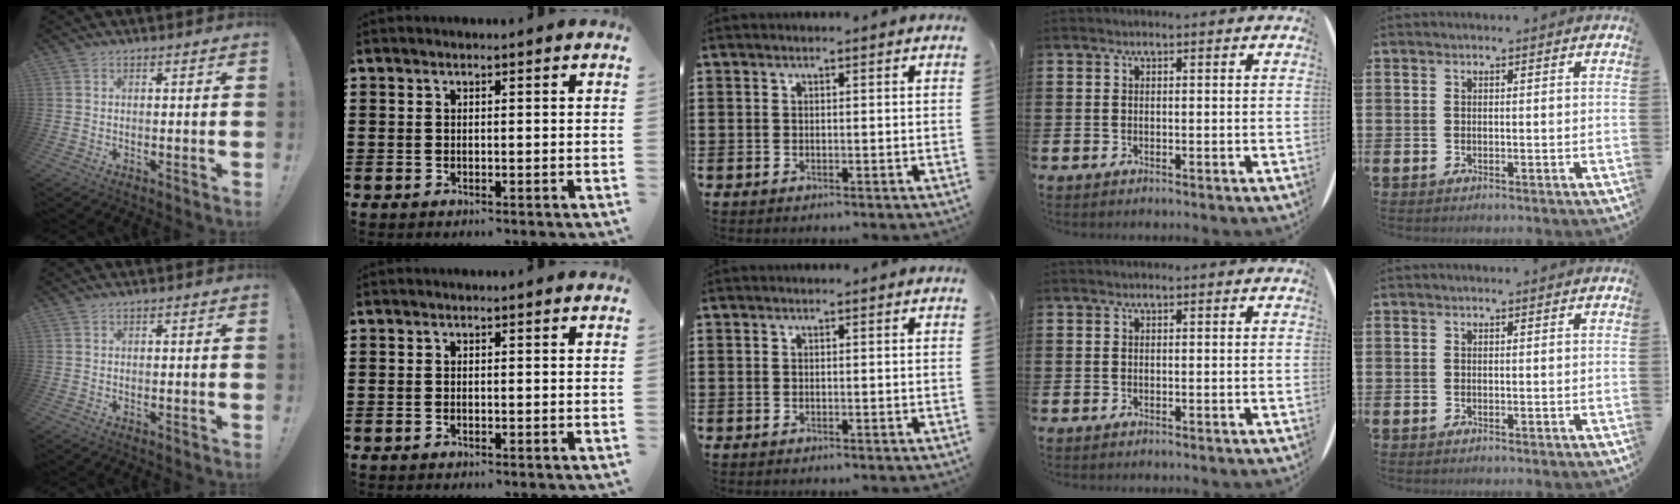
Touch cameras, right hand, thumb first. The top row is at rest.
{}